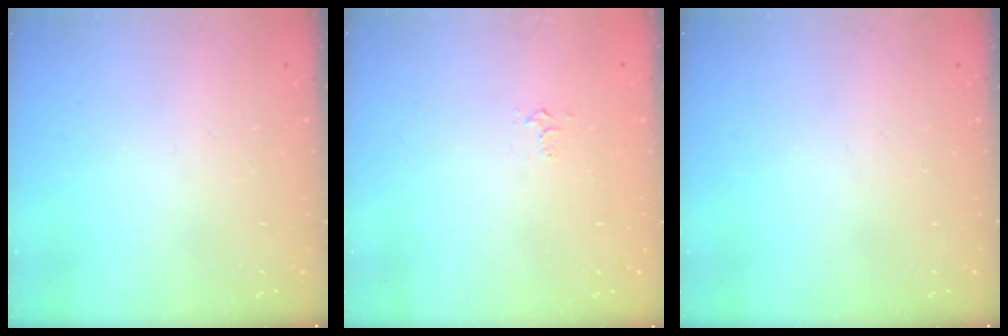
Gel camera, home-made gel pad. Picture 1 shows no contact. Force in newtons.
{"total": 5.2, "press": 5.2, "slide": 0.6}
{"total": 0.0}